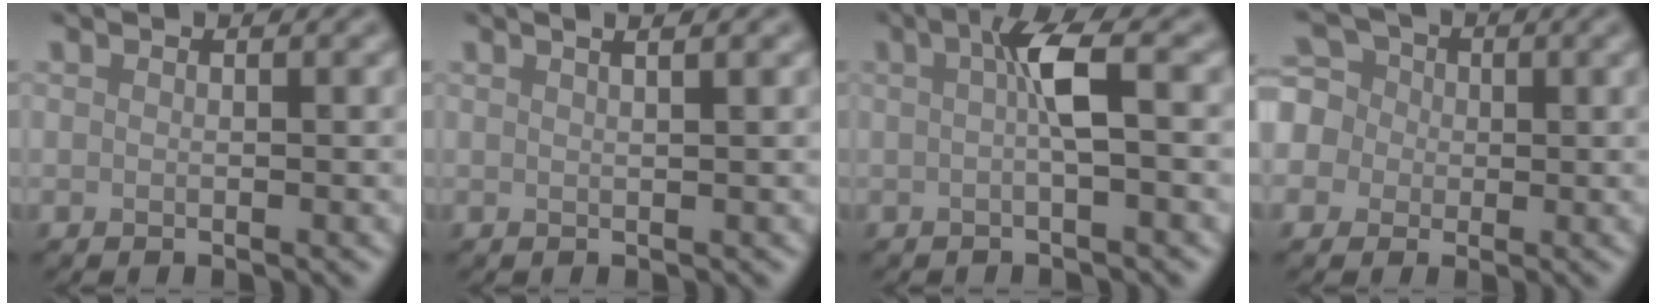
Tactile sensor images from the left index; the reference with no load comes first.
{"total": 4.3, "force": [2.3, 2.0, 3.0], "torque": [-0.010, 0.033, -0.006]}
{"total": 3.2, "force": [0.3, 0.3, 3.2], "torque": [-0.058, 0.004, 0.002]}
{"total": 6.8, "force": [0.4, 6.3, 2.6], "torque": [-0.064, 0.042, -0.035]}